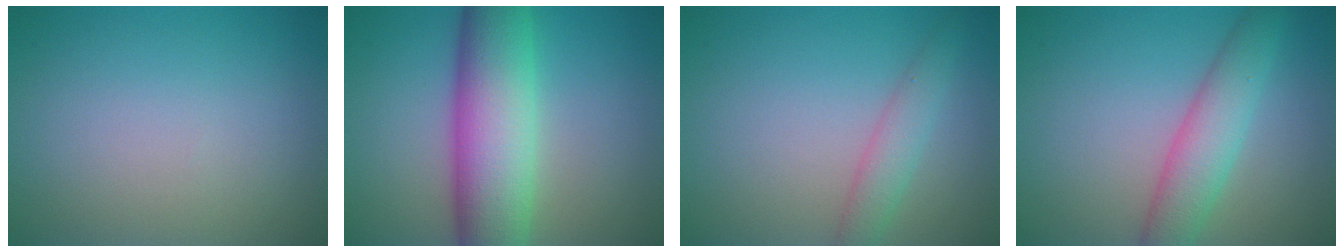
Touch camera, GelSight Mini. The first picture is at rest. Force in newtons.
{"total": 10.1, "press": 10.1, "slide": 0.2}
{"total": 2.4, "press": 2.4, "slide": 0.1}
{"total": 4.3, "press": 4.3, "slide": 0.2}